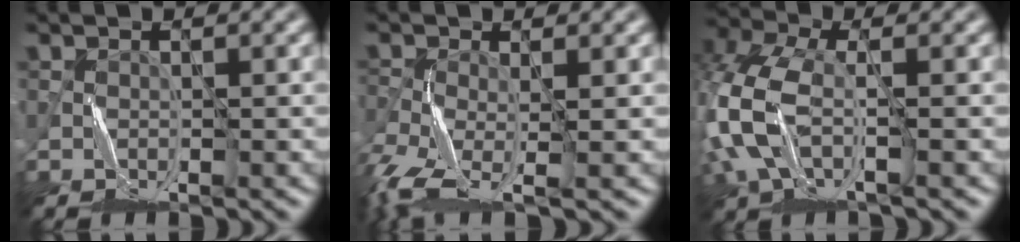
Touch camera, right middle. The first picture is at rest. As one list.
[{"total": 6.9, "force": [-3.8, 2.9, 4.9], "torque": [-0.123, -0.023, -0.080]}, {"total": 7.1, "force": [-1.7, 4.1, 5.5], "torque": [-0.158, -0.001, -0.044]}]